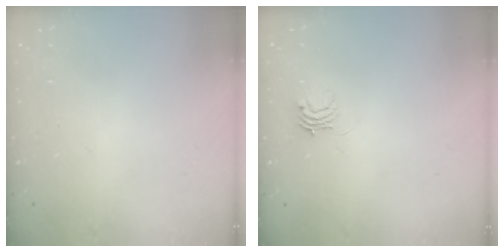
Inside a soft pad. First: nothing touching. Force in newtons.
{"total": 3.8, "press": 3.8, "slide": 0.1}